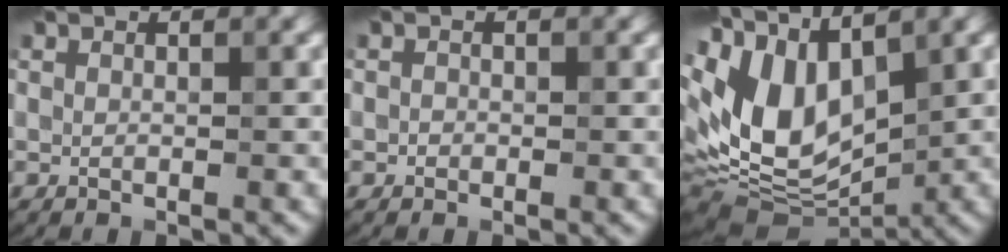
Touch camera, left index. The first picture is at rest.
{"total": 0.5, "force": [-0.2, 0.4, 0.1], "torque": [0.001, -0.003, -0.006]}
{"total": 10.8, "force": [2.2, 6.5, 8.4], "torque": [-0.183, -0.010, 0.041]}